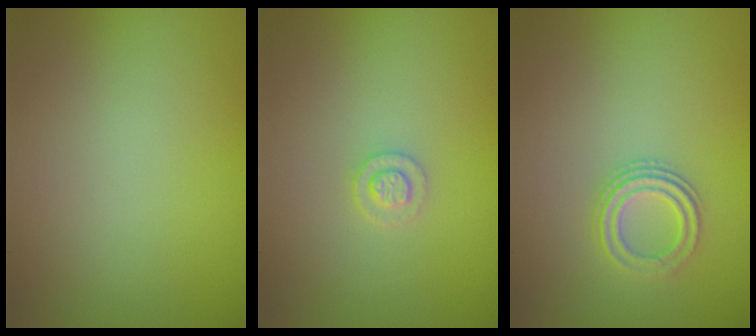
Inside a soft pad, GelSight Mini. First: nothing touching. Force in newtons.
{"total": 1.5, "press": 1.5, "slide": 0.1}
{"total": 2.8, "press": 2.2, "slide": 1.7}